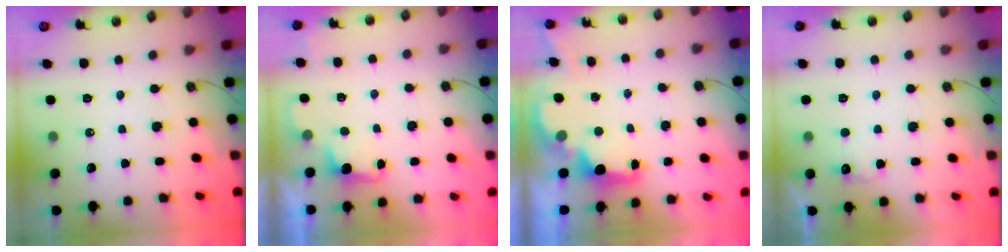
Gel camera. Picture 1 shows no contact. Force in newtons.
{"total": 1.4, "press": 1.1, "slide": 0.8}
{"total": 3.3, "press": 3.3, "slide": 0.5}
{"total": 5.7, "press": 5.6, "slide": 1.2}